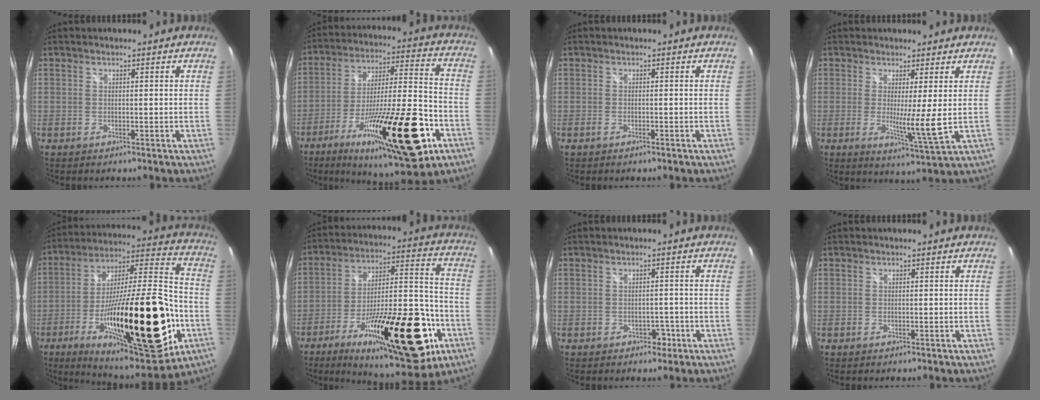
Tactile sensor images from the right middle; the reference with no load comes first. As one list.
[{"total": 27.6, "force": [-12.7, 6.2, 23.8], "torque": [-0.398, -0.044, -0.200]}, {"total": 1.0, "force": [-0.8, 0.2, 0.5], "torque": [-0.011, -0.001, -0.015]}, {"total": 6.3, "force": [0.9, -0.6, 6.3], "torque": [-0.099, -0.020, 0.011]}, {"total": 34.7, "force": [-12.0, 9.9, 31.0], "torque": [-0.502, -0.026, -0.188]}, {"total": 29.2, "force": [-13.8, 10.1, 23.7], "torque": [-0.366, -0.010, -0.208]}, {"total": 2.1, "force": [-1.1, 1.7, 0.8], "torque": [-0.012, 0.001, -0.011]}, {"total": 0.0}]